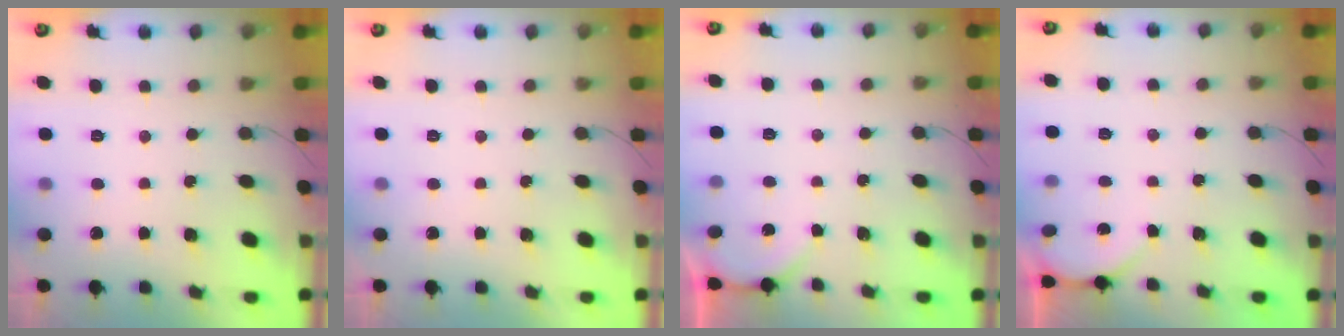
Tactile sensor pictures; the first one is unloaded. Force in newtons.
{"total": 0.0}
{"total": 1.6, "press": 1.6, "slide": 0.2}
{"total": 1.8, "press": 1.8, "slide": 0.2}